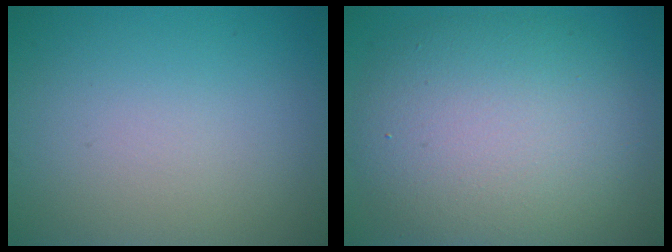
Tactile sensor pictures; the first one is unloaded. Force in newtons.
{"total": 9.7, "press": 9.6, "slide": 0.7}